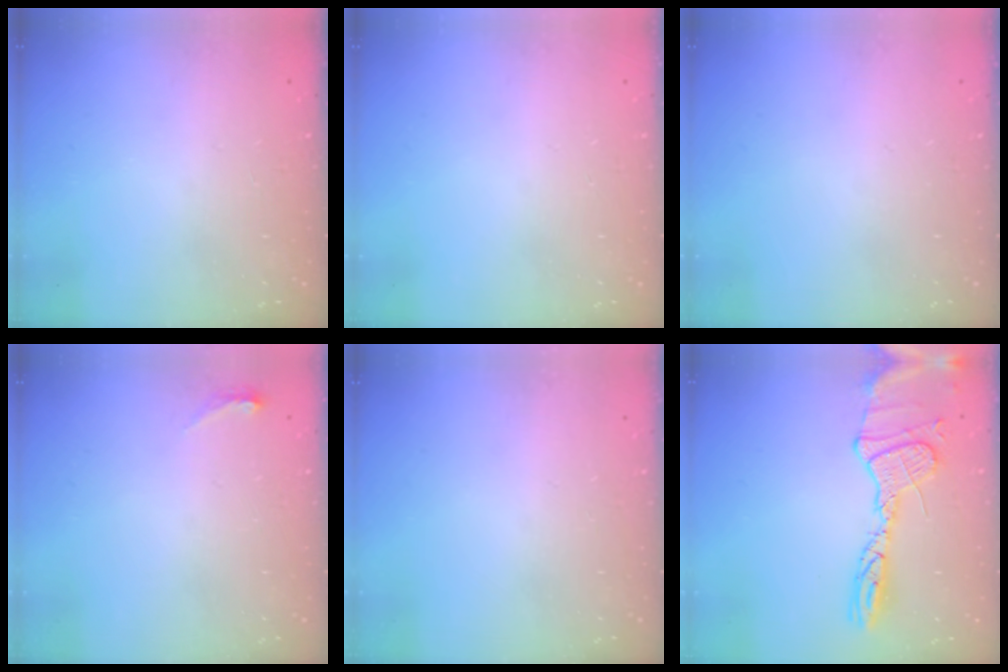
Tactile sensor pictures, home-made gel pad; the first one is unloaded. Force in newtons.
{"total": 13.4, "press": 3.0, "slide": 13.1}
{"total": 0.0}
{"total": 3.8, "press": 3.5, "slide": 1.6}
{"total": 0.0}
{"total": 15.6, "press": 15.6, "slide": 1.3}